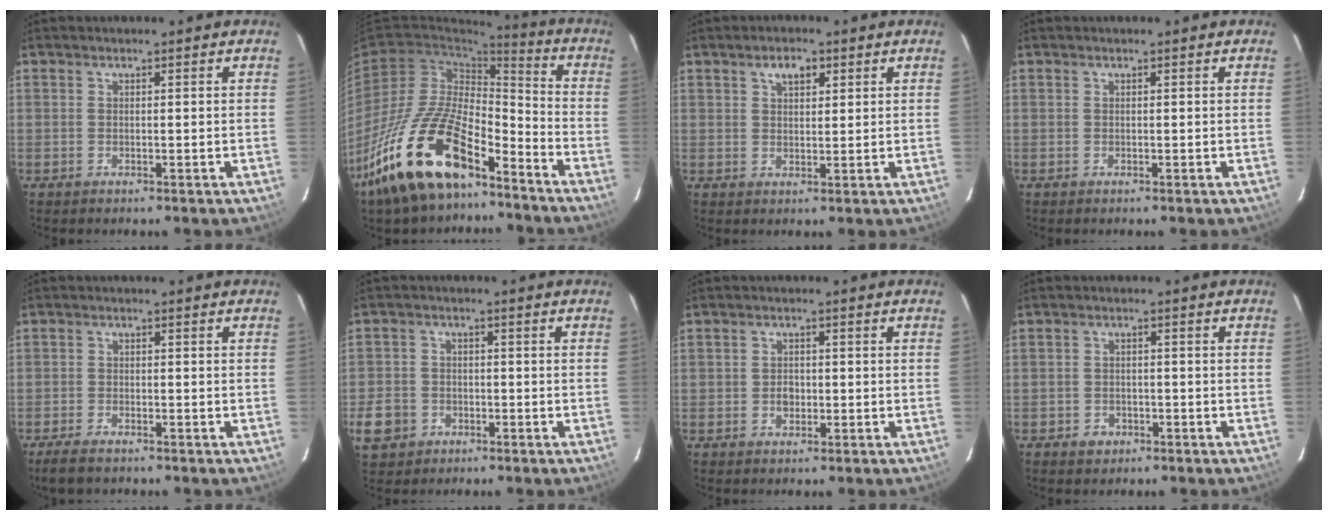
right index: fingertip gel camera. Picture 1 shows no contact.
{"total": 21.9, "force": [-14.6, 8.7, 13.7], "torque": [-0.271, -0.001, -0.261]}
{"total": 3.7, "force": [1.9, 2.0, 2.4], "torque": [-0.037, 0.012, 0.034]}
{"total": 0.0}
{"total": 4.7, "force": [-3.7, 1.6, 2.5], "torque": [-0.068, -0.011, -0.072]}
{"total": 7.2, "force": [-3.0, 6.1, 2.2], "torque": [-0.066, 0.022, -0.046]}
{"total": 2.1, "force": [-0.6, 1.8, 0.9], "torque": [-0.017, 0.006, -0.009]}
{"total": 3.3, "force": [-1.9, 2.6, 0.7], "torque": [-0.024, 0.007, -0.029]}